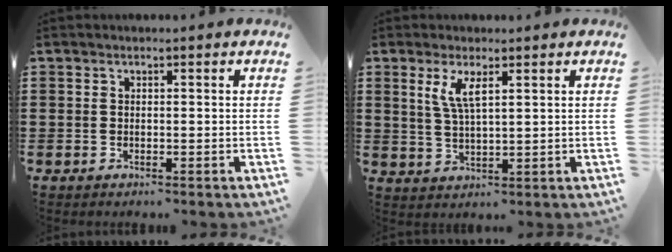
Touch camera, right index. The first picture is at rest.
{"total": 4.2, "force": [1.9, 1.2, 3.5], "torque": [-0.076, 0.005, 0.033]}